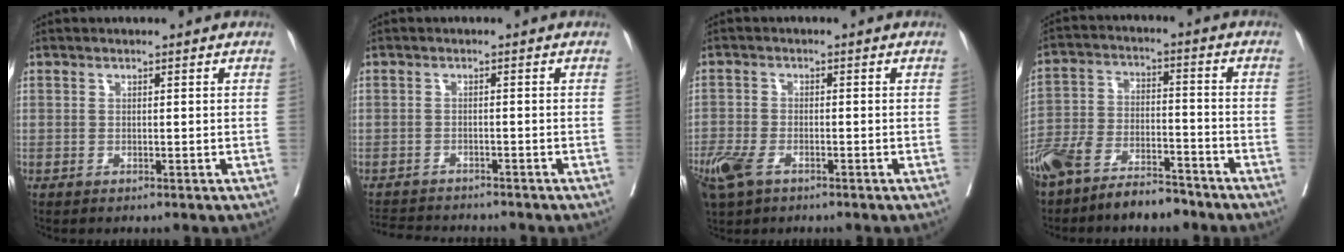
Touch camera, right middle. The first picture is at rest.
{"total": 5.2, "force": [-5.1, 1.0, 0.7], "torque": [-0.009, -0.007, -0.081]}
{"total": 7.5, "force": [-4.6, 3.7, 4.7], "torque": [-0.103, -0.012, -0.085]}
{"total": 11.3, "force": [-9.2, 3.8, 5.2], "torque": [-0.102, 0.005, -0.171]}